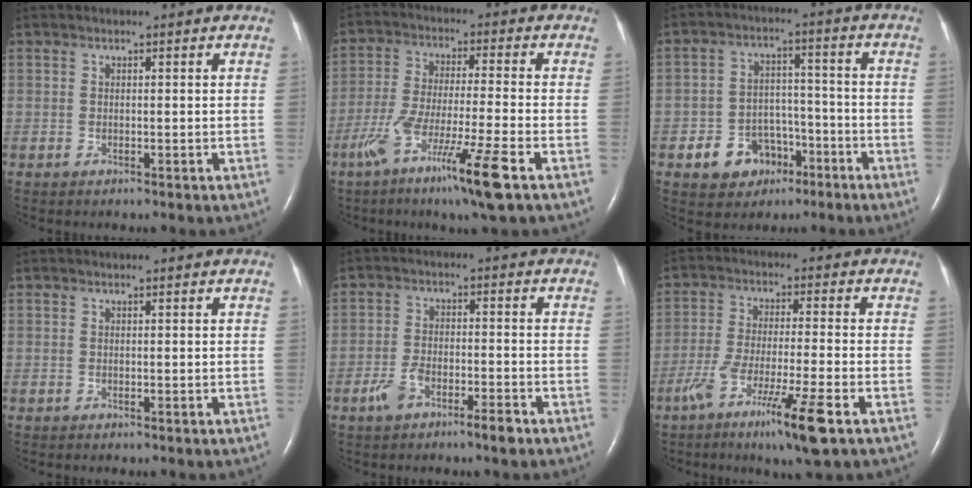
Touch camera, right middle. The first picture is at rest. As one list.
[{"total": 12.4, "force": [-6.8, -0.5, 10.4], "torque": [-0.204, -0.031, -0.120]}, {"total": 7.9, "force": [-4.0, 6.1, 3.1], "torque": [-0.061, 0.021, -0.054]}, {"total": 0.0}, {"total": 5.3, "force": [-3.5, 1.2, 3.9], "torque": [-0.083, 0.002, -0.060]}, {"total": 11.1, "force": [-6.1, -0.2, 9.2], "torque": [-0.174, -0.029, -0.107]}]